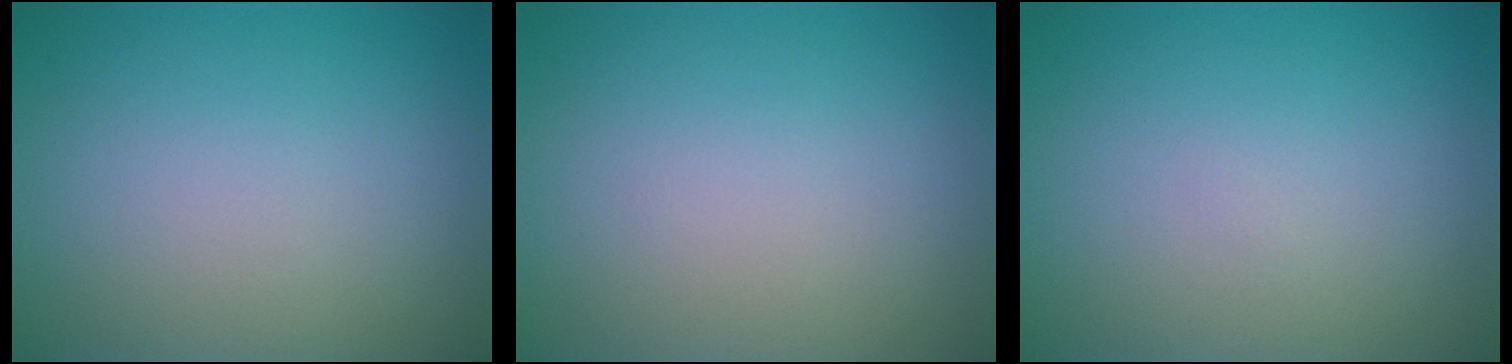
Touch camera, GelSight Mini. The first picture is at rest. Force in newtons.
{"total": 0.0}
{"total": 0.0}